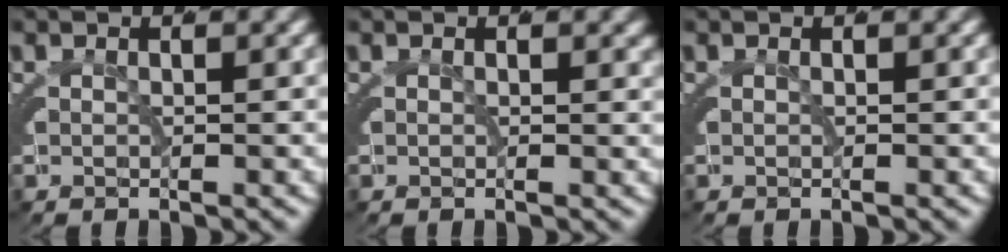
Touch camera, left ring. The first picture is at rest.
{"total": 0.7, "force": [0.5, 0.3, 0.4], "torque": [-0.003, -0.002, 0.005]}
{"total": 0.0}